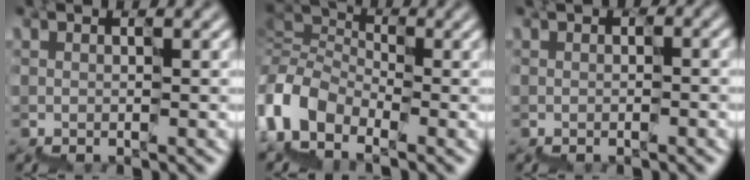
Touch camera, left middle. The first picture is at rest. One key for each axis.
{"total": 4.6, "fx": -4.2, "fy": 1.7, "fz": -0.5, "tx": -0.004, "ty": -0.008, "tz": -0.098}
{"total": 0.8, "fx": -0.2, "fy": 0.6, "fz": 0.5, "tx": -0.007, "ty": 0.010, "tz": -0.003}